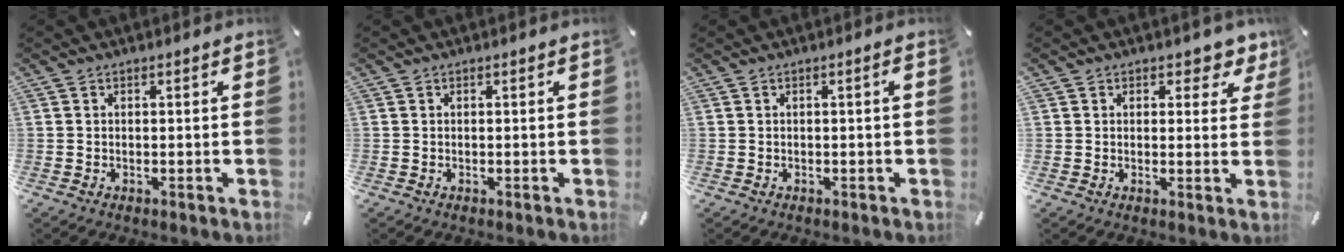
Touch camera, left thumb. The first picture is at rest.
{"total": 0.0}
{"total": 1.1, "force": [0.0, 0.1, 1.1], "torque": [-0.018, -0.001, -0.001]}
{"total": 4.7, "force": [2.9, 3.6, 1.2], "torque": [0.003, -0.022, 0.046]}